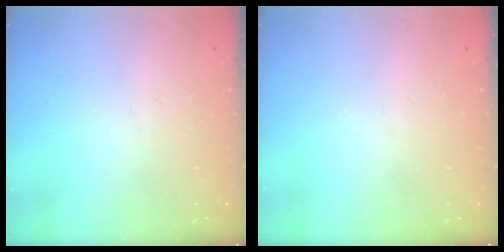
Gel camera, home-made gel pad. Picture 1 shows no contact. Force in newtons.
{"total": 0.0}